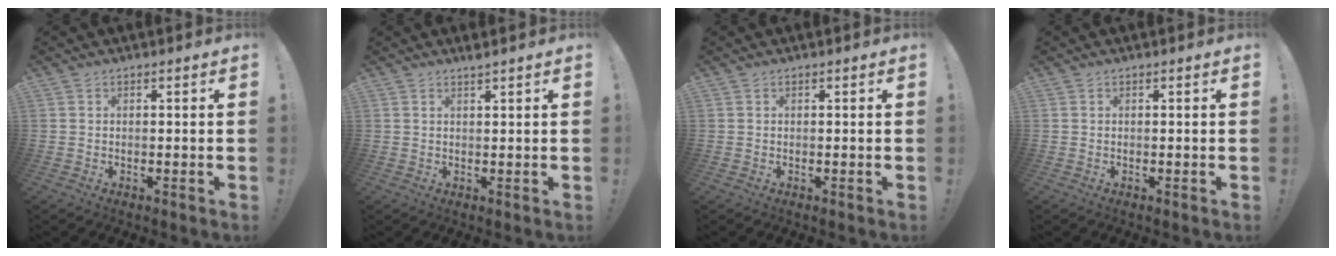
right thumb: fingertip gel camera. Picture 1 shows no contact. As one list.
[{"total": 1.5, "force": [1.3, -0.2, 0.8], "torque": [-0.016, -0.004, 0.022]}, {"total": 0.0}, {"total": 0.0}]